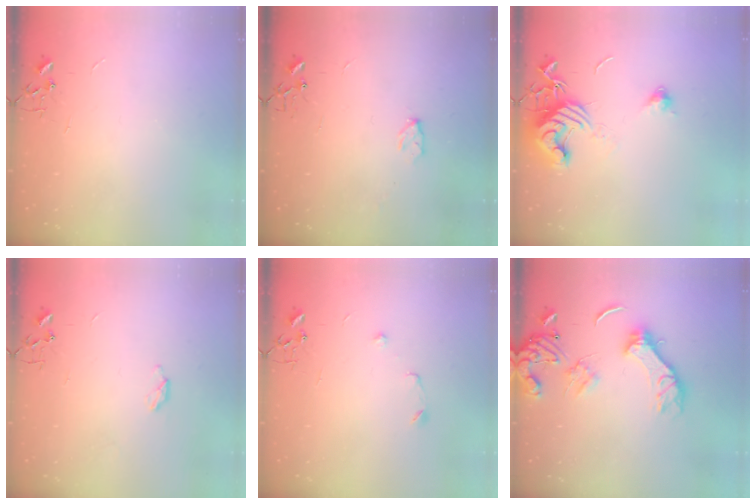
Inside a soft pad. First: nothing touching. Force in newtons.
{"total": 3.8, "press": 3.8, "slide": 0.6}
{"total": 12.1, "press": 12.0, "slide": 1.6}
{"total": 2.8, "press": 2.8, "slide": 0.5}
{"total": 4.8, "press": 4.8, "slide": 0.7}
{"total": 13.2, "press": 13.1, "slide": 1.7}